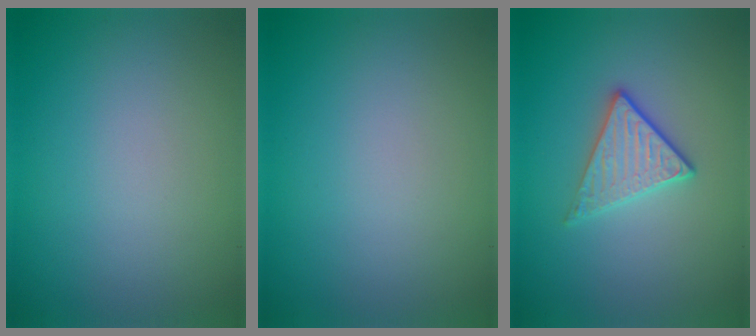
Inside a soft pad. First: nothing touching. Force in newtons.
{"total": 0.0}
{"total": 2.8, "press": 2.5, "slide": 1.2}